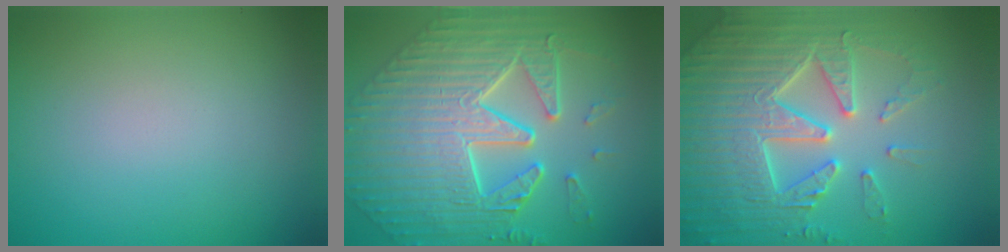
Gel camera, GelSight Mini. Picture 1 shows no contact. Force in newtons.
{"total": 10.6, "press": 7.3, "slide": 7.6}
{"total": 7.7, "press": 7.5, "slide": 1.5}